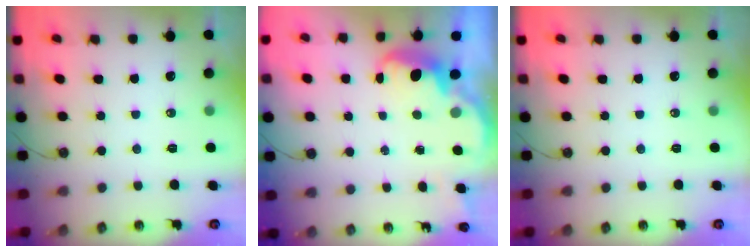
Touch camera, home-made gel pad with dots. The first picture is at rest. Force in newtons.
{"total": 2.7, "press": 2.6, "slide": 0.6}
{"total": 0.0}